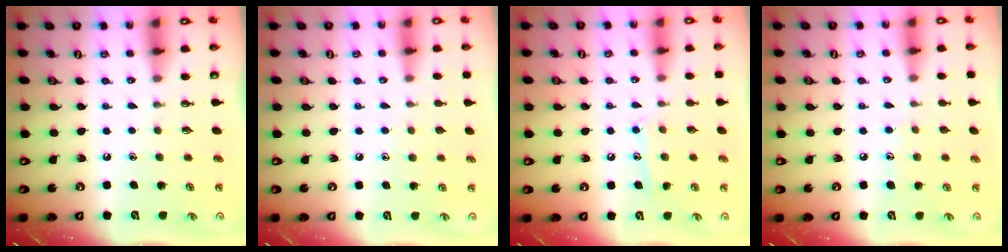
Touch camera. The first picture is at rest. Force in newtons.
{"total": 5.9, "press": 5.9, "slide": 0.6}
{"total": 8.9, "press": 8.8, "slide": 0.6}
{"total": 6.2, "press": 6.2, "slide": 0.4}